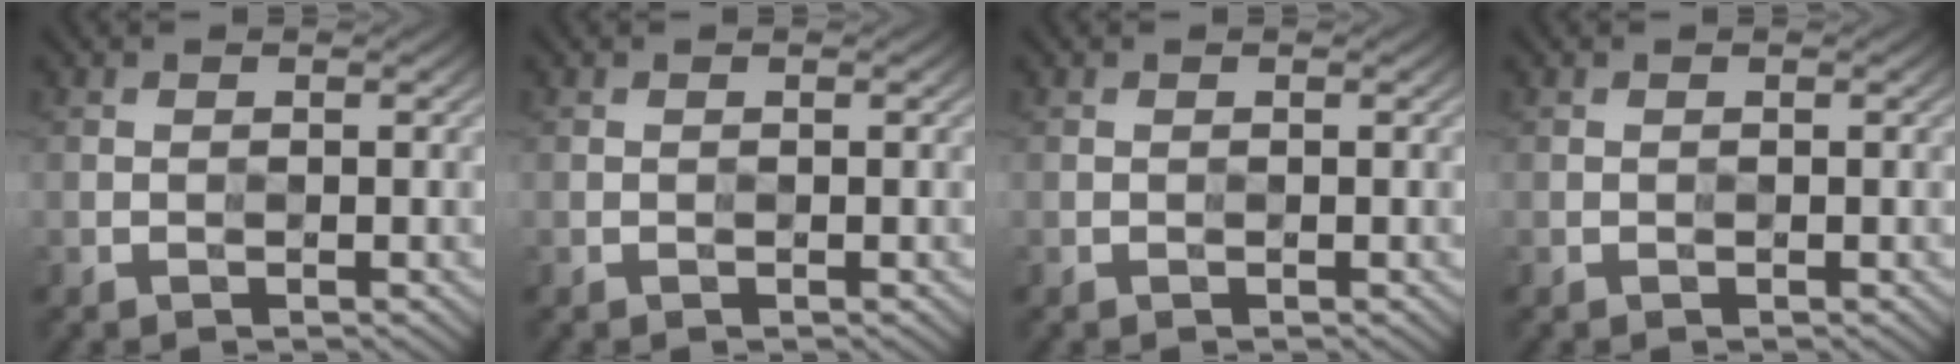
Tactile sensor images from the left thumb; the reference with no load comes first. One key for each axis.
{"total": 0.0}
{"total": 0.0}
{"total": 0.0}